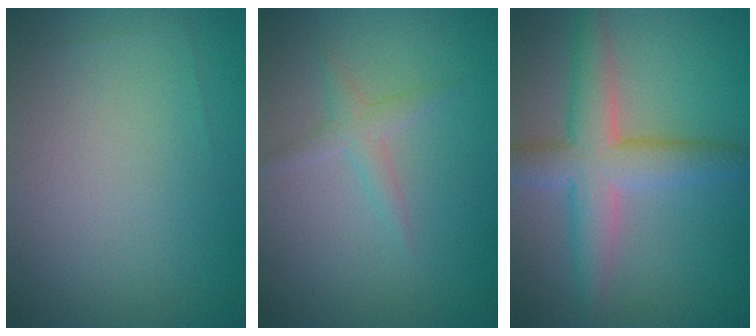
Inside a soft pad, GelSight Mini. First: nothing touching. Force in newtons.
{"total": 1.6, "press": 1.6, "slide": 0.1}
{"total": 5.3, "press": 5.3, "slide": 0.4}